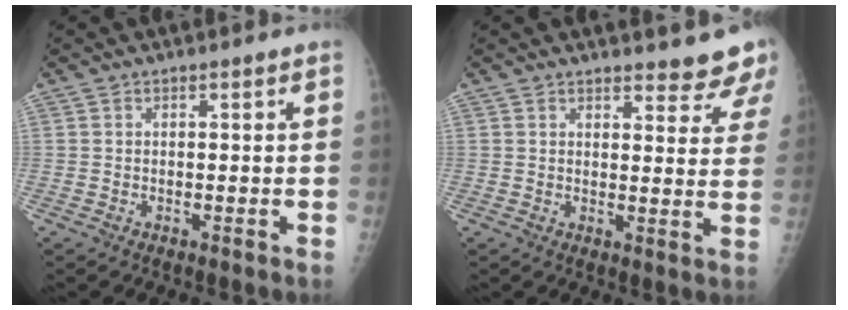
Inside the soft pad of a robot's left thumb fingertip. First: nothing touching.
{"total": 7.9, "force": [7.4, 1.7, 2.0], "torque": [0.009, -0.046, 0.071]}